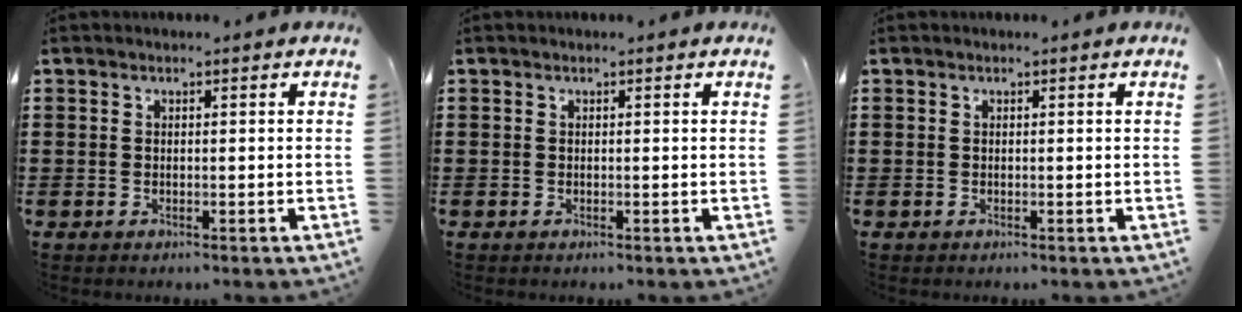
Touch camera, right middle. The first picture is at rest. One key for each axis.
{"total": 0.0}
{"total": 0.0}